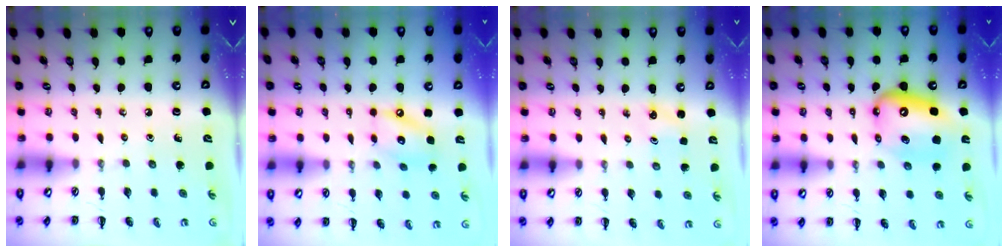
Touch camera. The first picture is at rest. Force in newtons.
{"total": 9.9, "press": 9.8, "slide": 1.4}
{"total": 1.4, "press": 1.4, "slide": 0.4}
{"total": 10.2, "press": 9.9, "slide": 2.7}